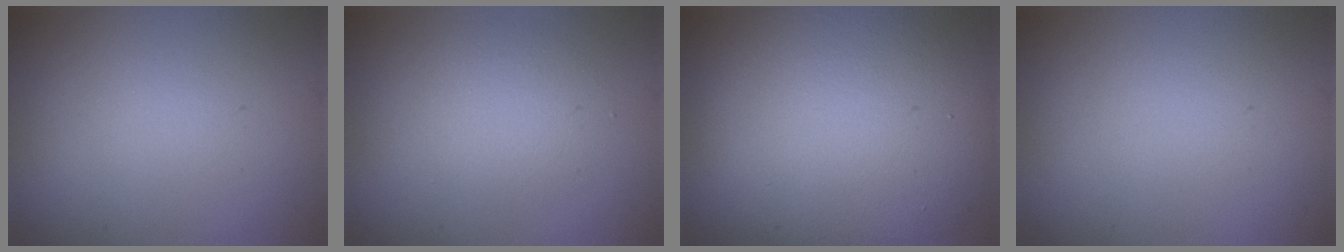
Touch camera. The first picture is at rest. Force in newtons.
{"total": 2.3, "press": 2.3, "slide": 0.1}
{"total": 13.0, "press": 12.9, "slide": 0.9}
{"total": 0.0}